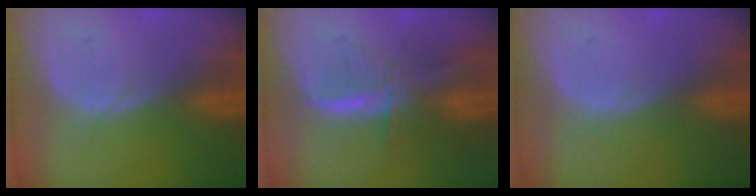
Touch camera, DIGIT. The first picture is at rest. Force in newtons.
{"total": 8.1, "press": 6.8, "slide": 4.3}
{"total": 0.0}